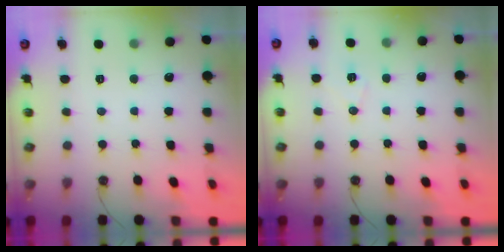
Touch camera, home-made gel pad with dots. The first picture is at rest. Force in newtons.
{"total": 7.3, "press": 6.5, "slide": 3.4}